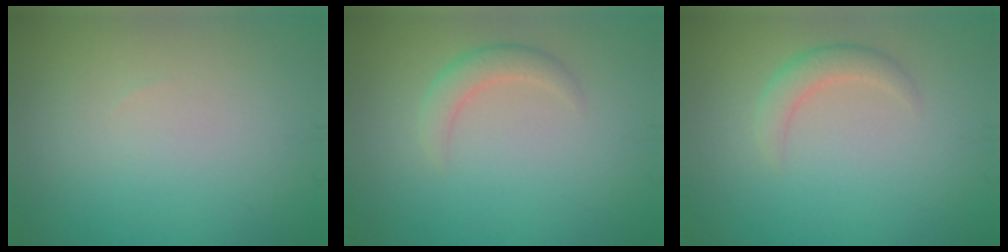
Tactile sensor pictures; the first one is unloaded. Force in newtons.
{"total": 2.0, "press": 1.9, "slide": 0.2}
{"total": 2.0, "press": 1.9, "slide": 0.2}